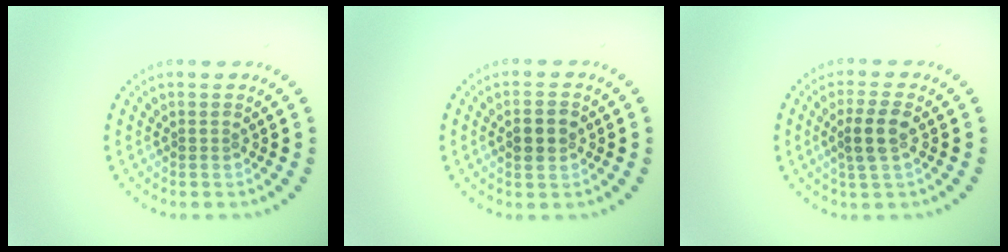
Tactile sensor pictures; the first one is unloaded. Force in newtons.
{"total": 2.3, "press": 2.3, "slide": 0.2}
{"total": 3.0, "press": 2.8, "slide": 1.1}